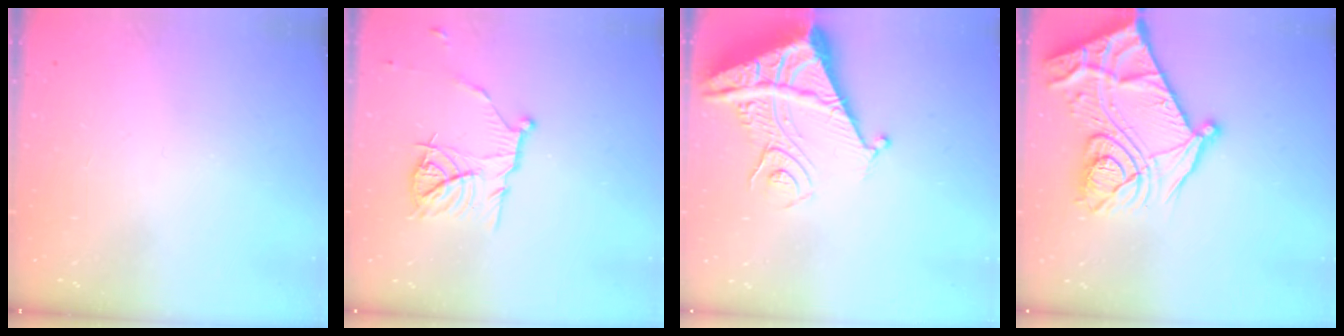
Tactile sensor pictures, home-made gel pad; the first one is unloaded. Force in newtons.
{"total": 11.2, "press": 11.2, "slide": 0.8}
{"total": 11.4, "press": 11.3, "slide": 1.3}
{"total": 27.1, "press": 27.1, "slide": 0.8}